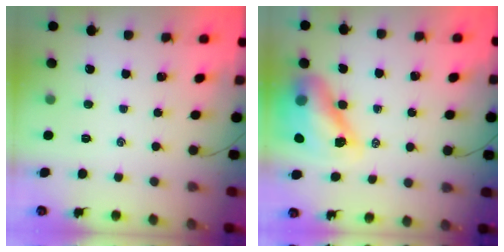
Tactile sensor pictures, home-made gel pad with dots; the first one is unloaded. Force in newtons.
{"total": 14.1, "press": 13.5, "slide": 3.9}